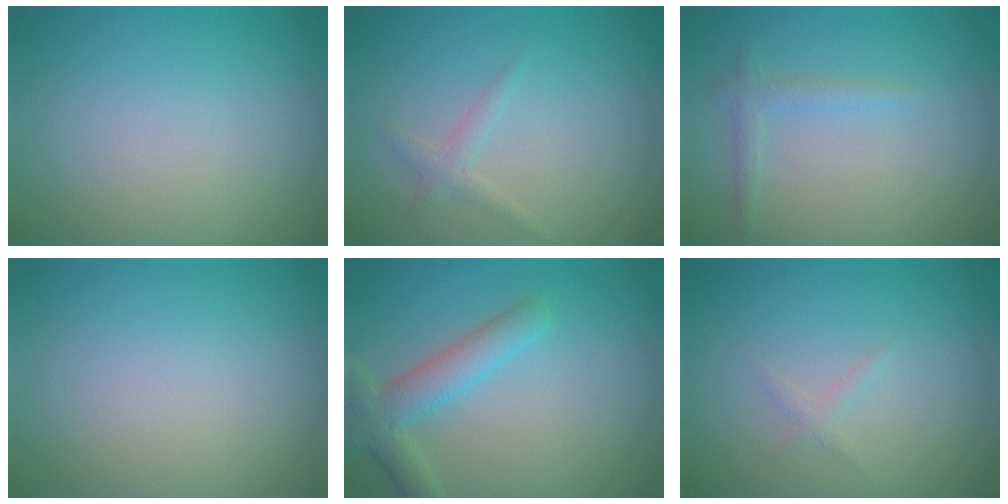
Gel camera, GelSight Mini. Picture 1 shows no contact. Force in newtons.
{"total": 1.3, "press": 1.3, "slide": 0.0}
{"total": 1.3, "press": 1.3, "slide": 0.1}
{"total": 0.0}
{"total": 3.8, "press": 3.8, "slide": 0.3}
{"total": 0.8, "press": 0.8, "slide": 0.1}